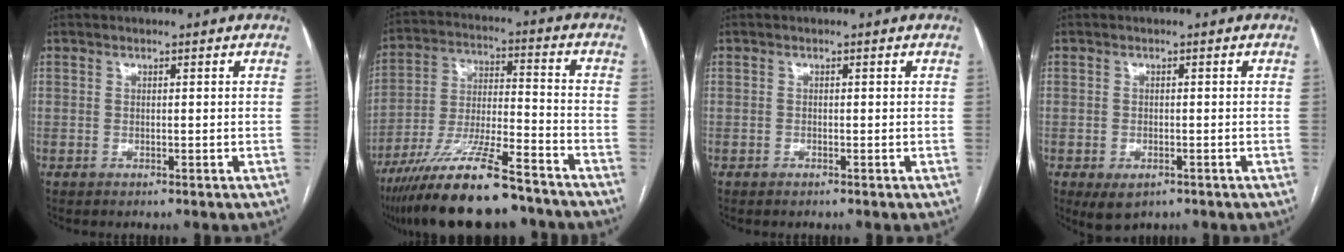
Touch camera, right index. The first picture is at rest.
{"total": 18.4, "force": [-14.3, 2.6, 11.3], "torque": [-0.208, -0.021, -0.249]}
{"total": 0.0}
{"total": 3.4, "force": [-1.7, 2.0, 2.2], "torque": [-0.039, -0.006, -0.014]}